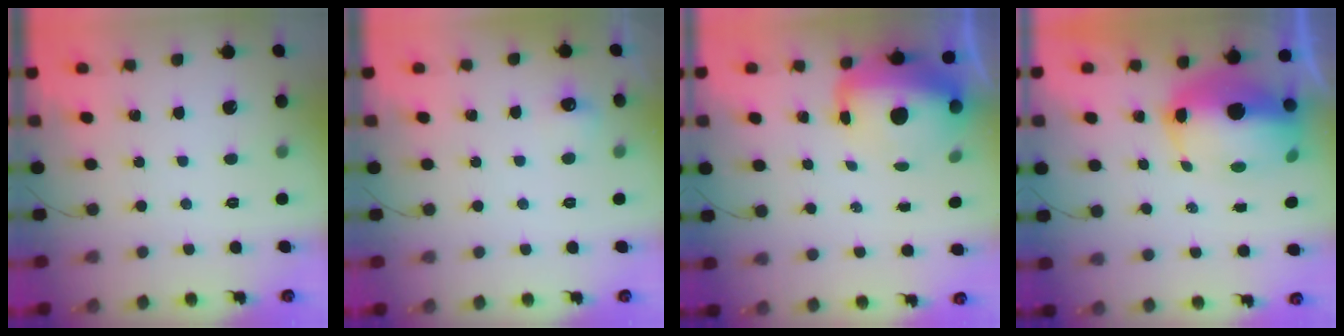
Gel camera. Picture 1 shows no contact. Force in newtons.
{"total": 5.0, "press": 4.8, "slide": 1.2}
{"total": 10.6, "press": 10.3, "slide": 2.5}
{"total": 13.6, "press": 13.3, "slide": 2.6}